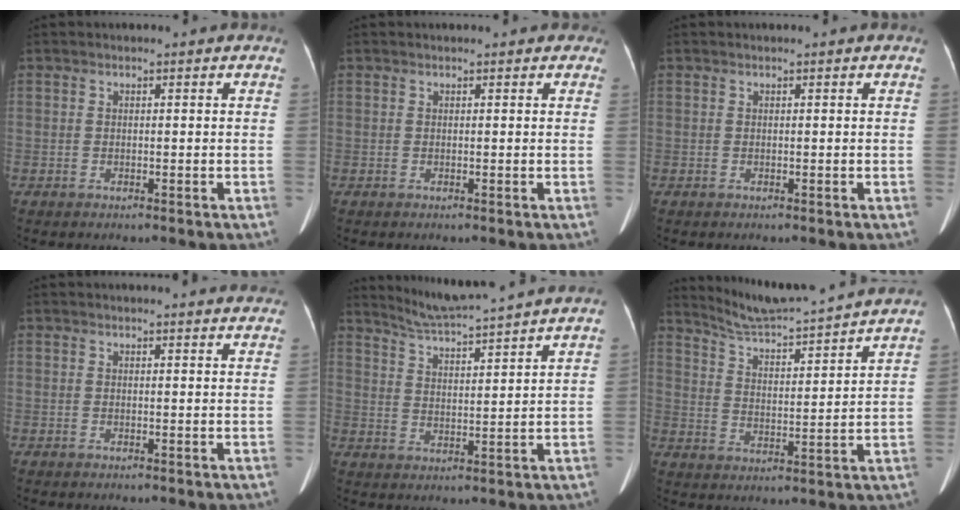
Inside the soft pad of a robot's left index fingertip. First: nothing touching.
{"total": 3.3, "force": [2.7, 1.4, 1.2], "torque": [-0.005, 0.022, 0.023]}
{"total": 0.0}
{"total": 8.8, "force": [8.5, 0.8, 2.3], "torque": [-0.018, 0.012, 0.079]}
{"total": 11.7, "force": [10.9, -1.6, 4.1], "torque": [-0.079, 0.005, 0.169]}
{"total": 15.9, "force": [15.1, -1.3, 4.9], "torque": [-0.091, -0.014, 0.221]}